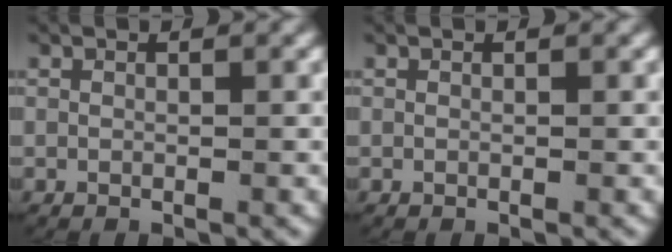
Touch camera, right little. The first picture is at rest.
{"total": 0.0}